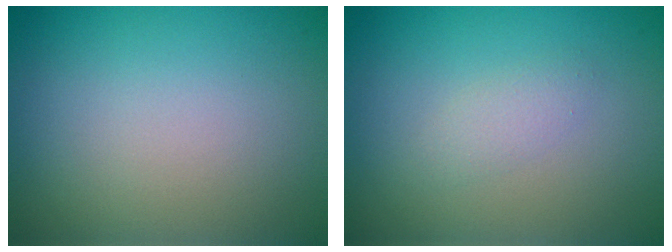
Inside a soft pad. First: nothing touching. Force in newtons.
{"total": 1.2, "press": 1.2, "slide": 0.0}